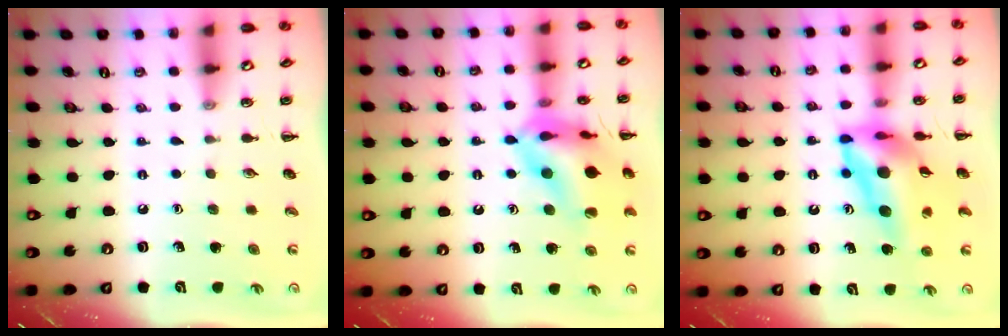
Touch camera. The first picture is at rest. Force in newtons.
{"total": 18.3, "press": 18.1, "slide": 2.8}
{"total": 15.8, "press": 15.0, "slide": 4.9}